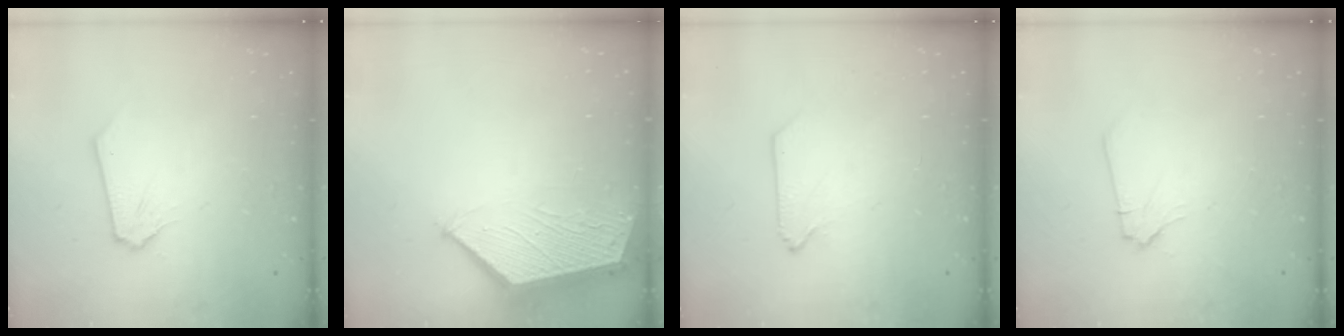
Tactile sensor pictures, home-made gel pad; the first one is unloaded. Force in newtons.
{"total": 3.8, "press": 3.8, "slide": 0.6}
{"total": 0.7, "press": 0.7, "slide": 0.2}
{"total": 1.6, "press": 1.6, "slide": 0.2}